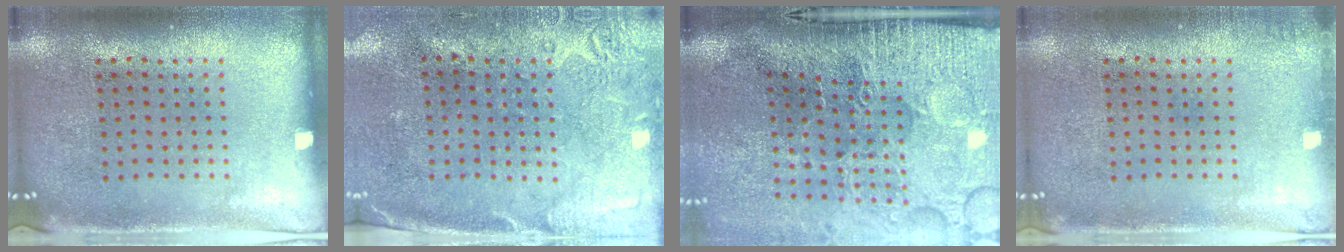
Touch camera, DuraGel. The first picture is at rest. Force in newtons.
{"total": 2.8, "press": 2.2, "slide": 1.7}
{"total": 5.0, "press": 4.1, "slide": 2.8}
{"total": 0.8, "press": 0.8, "slide": 0.0}